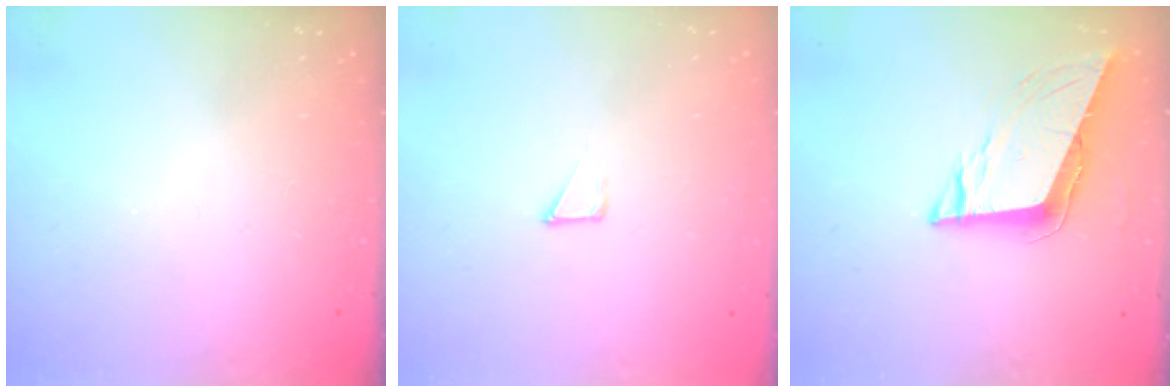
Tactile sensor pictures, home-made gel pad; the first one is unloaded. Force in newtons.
{"total": 2.9, "press": 2.9, "slide": 0.3}
{"total": 8.6, "press": 8.4, "slide": 1.9}